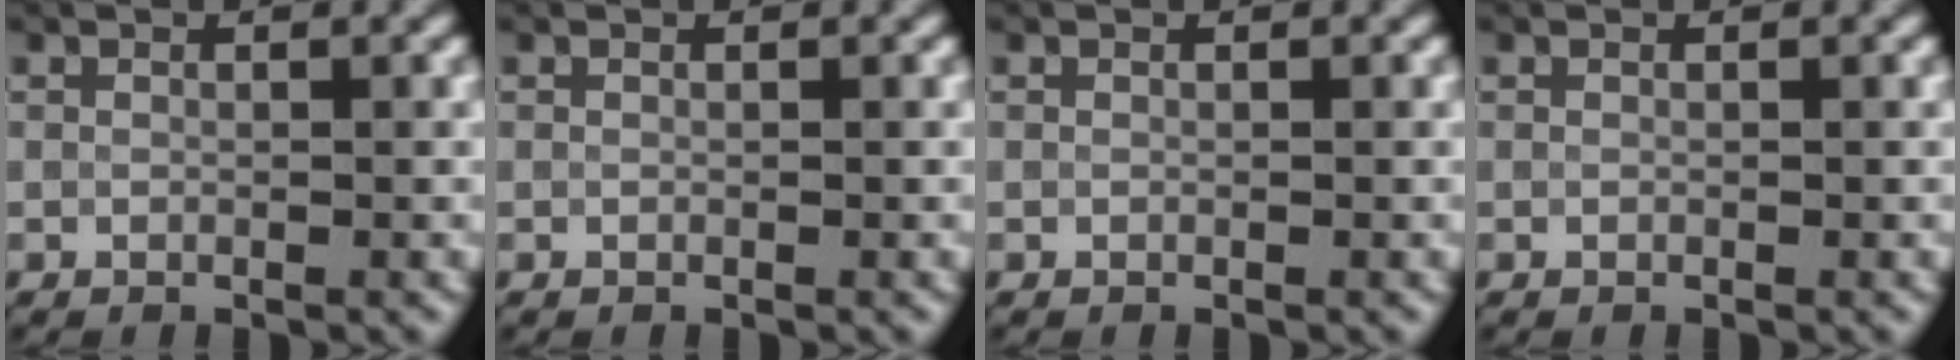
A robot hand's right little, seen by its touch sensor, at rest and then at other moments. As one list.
[{"total": 0.0}, {"total": 0.0}, {"total": 0.0}]